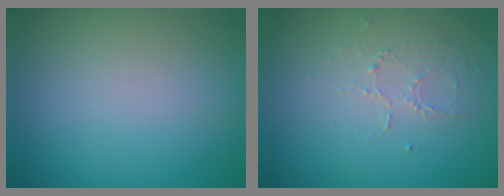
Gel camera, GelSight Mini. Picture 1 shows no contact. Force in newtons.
{"total": 1.4, "press": 0.8, "slide": 1.2}